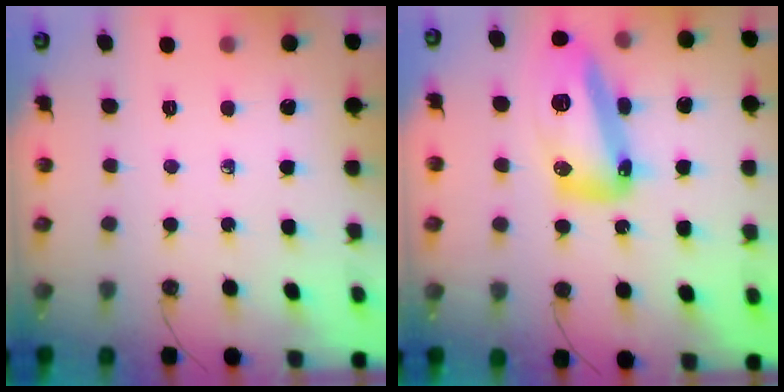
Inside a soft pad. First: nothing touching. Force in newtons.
{"total": 17.2, "press": 17.0, "slide": 2.2}